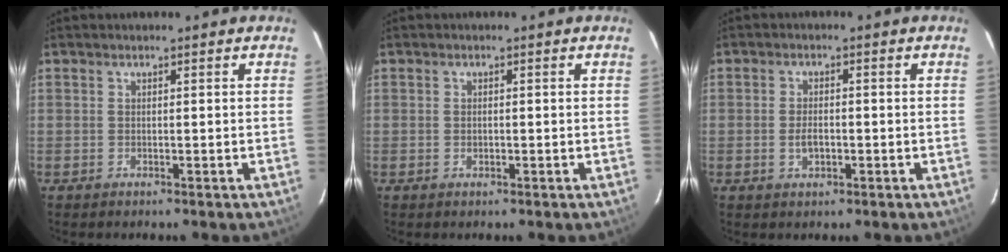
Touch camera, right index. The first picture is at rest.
{"total": 0.8, "force": [-0.2, 0.6, 0.4], "torque": [-0.007, 0.000, -0.003]}
{"total": 2.9, "force": [-0.8, 1.6, 2.2], "torque": [-0.042, -0.001, -0.012]}